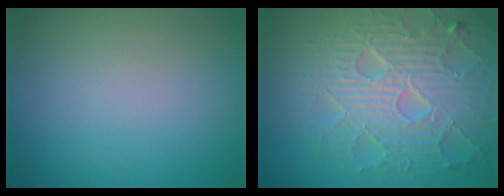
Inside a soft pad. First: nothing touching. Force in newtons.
{"total": 9.2, "press": 6.5, "slide": 6.5}